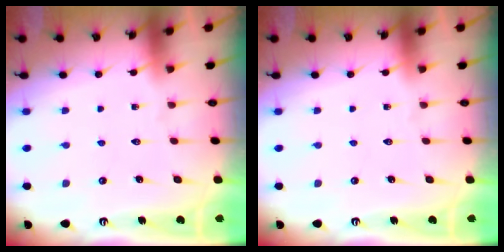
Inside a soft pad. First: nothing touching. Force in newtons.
{"total": 0.0}